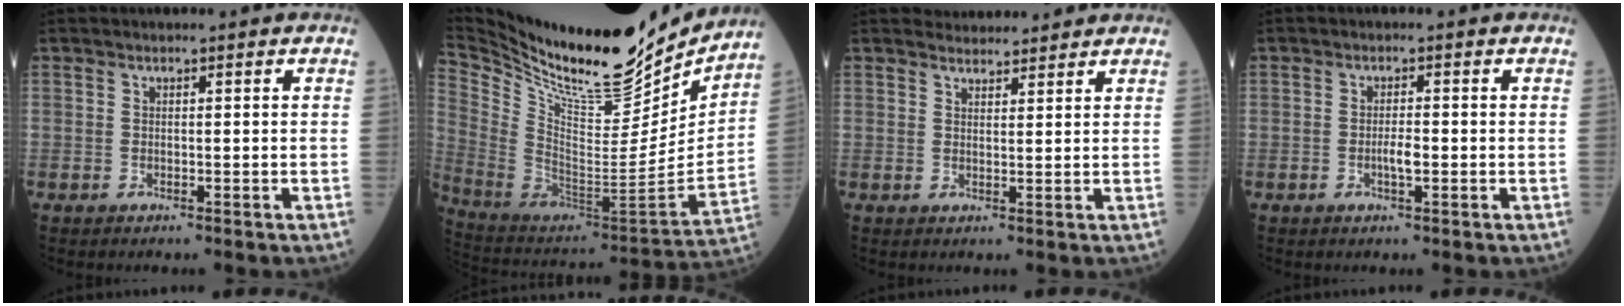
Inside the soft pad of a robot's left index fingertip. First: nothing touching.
{"total": 27.2, "force": [23.3, 5.3, 12.9], "torque": [-0.238, -0.052, 0.374]}
{"total": 4.4, "force": [4.2, 0.9, 0.3], "torque": [-0.007, 0.019, 0.059]}
{"total": 2.0, "force": [-0.6, 0.4, 1.9], "torque": [-0.036, 0.001, -0.010]}